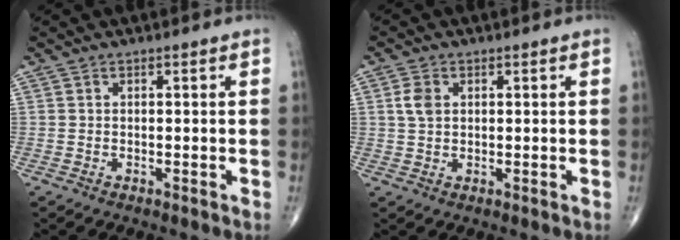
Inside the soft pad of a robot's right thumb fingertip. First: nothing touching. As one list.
[{"total": 3.2, "force": [0.8, 2.2, 2.2], "torque": [-0.042, 0.002, 0.017]}]